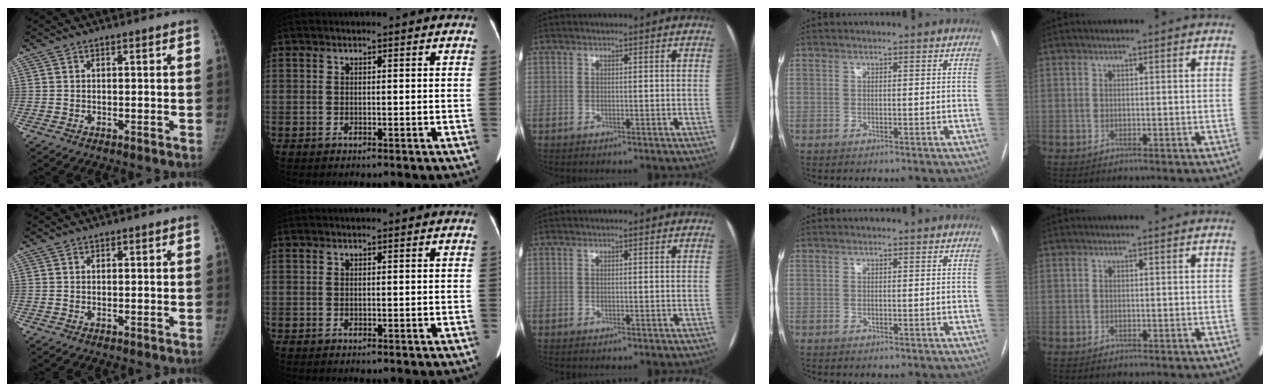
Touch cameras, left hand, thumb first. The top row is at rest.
{}